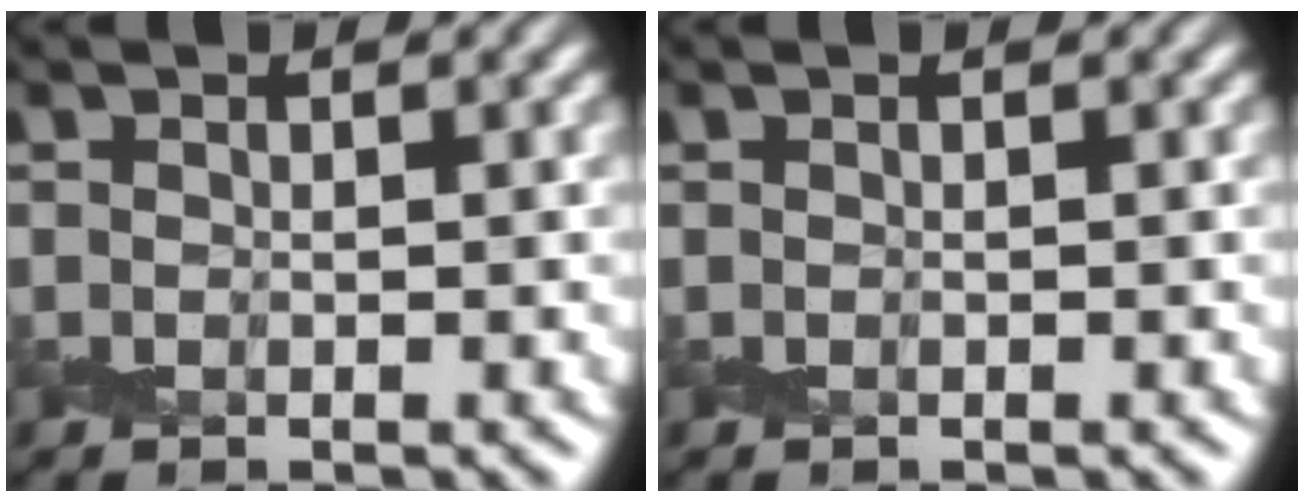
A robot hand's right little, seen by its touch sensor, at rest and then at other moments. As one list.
[{"total": 0.0}]